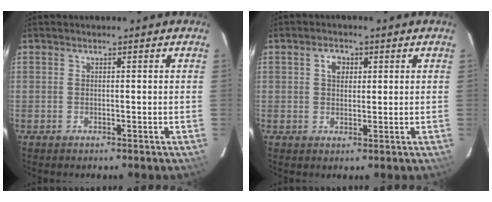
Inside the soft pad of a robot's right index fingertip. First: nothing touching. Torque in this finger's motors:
{"motor_torque": [0.17, -0.09, 0.15, 0.04]}